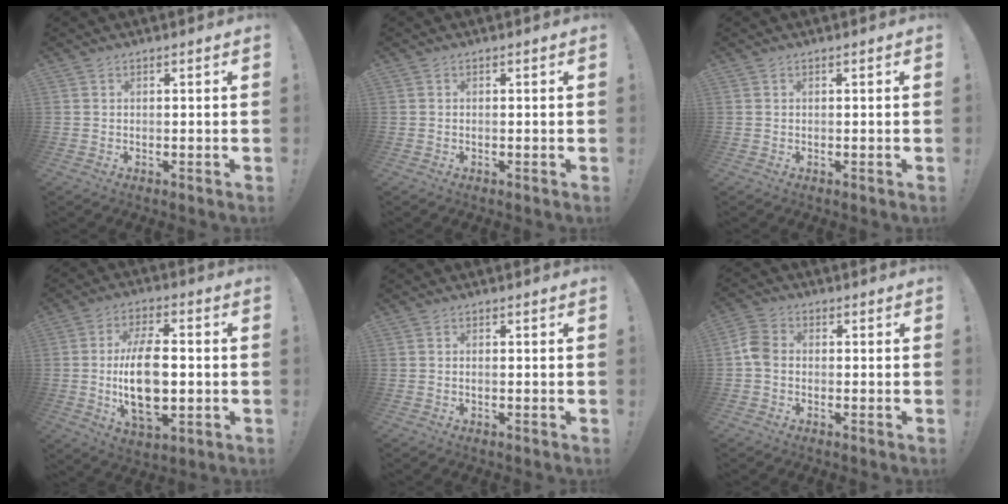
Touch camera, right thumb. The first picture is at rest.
{"total": 0.0}
{"total": 0.0}
{"total": 16.2, "force": [-0.9, 8.2, 14.0], "torque": [-0.253, -0.006, -0.021]}
{"total": 0.7, "force": [-0.3, 0.2, 0.5], "torque": [-0.019, 0.002, -0.004]}
{"total": 6.0, "force": [-1.0, 4.3, 4.0], "torque": [-0.095, 0.016, -0.013]}